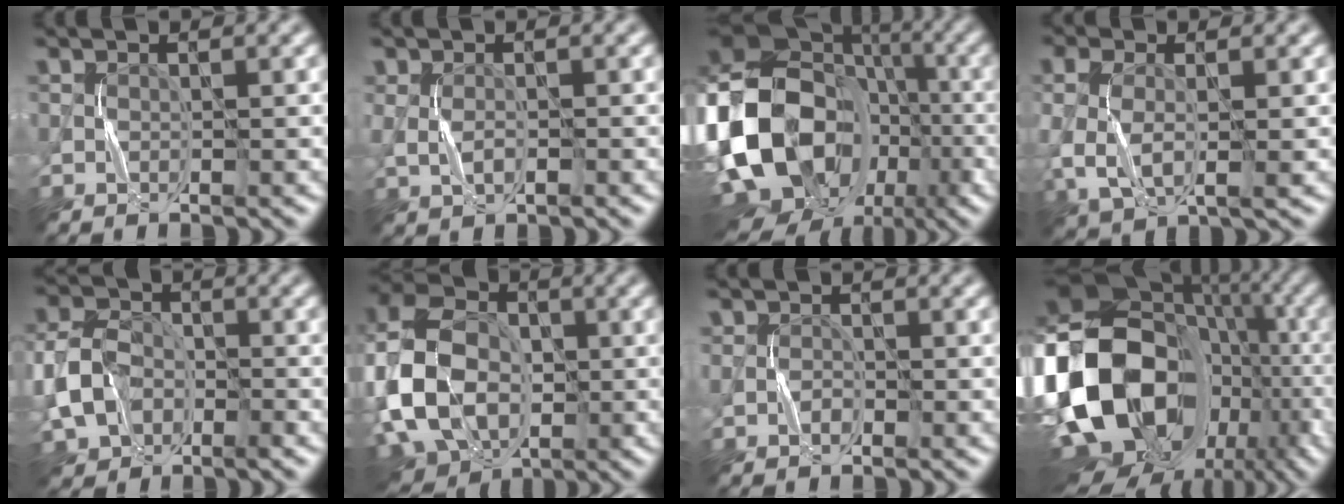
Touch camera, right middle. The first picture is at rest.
{"total": 1.4, "force": [0.0, 0.9, 1.0], "torque": [-0.026, -0.002, 0.000]}
{"total": 20.7, "force": [-5.8, 15.6, 12.4], "torque": [-0.232, 0.006, -0.107]}
{"total": 4.8, "force": [0.1, 2.9, 3.8], "torque": [-0.096, 0.001, -0.002]}
{"total": 6.3, "force": [-1.9, 4.8, 3.5], "torque": [-0.078, 0.001, -0.046]}
{"total": 14.2, "force": [-2.4, 10.2, 9.5], "torque": [-0.205, 0.003, -0.058]}
{"total": 0.8, "force": [-0.4, 0.7, 0.2], "torque": [0.000, 0.005, -0.011]}
{"total": 19.6, "force": [-4.6, 13.9, 13.0], "torque": [-0.262, -0.005, -0.082]}